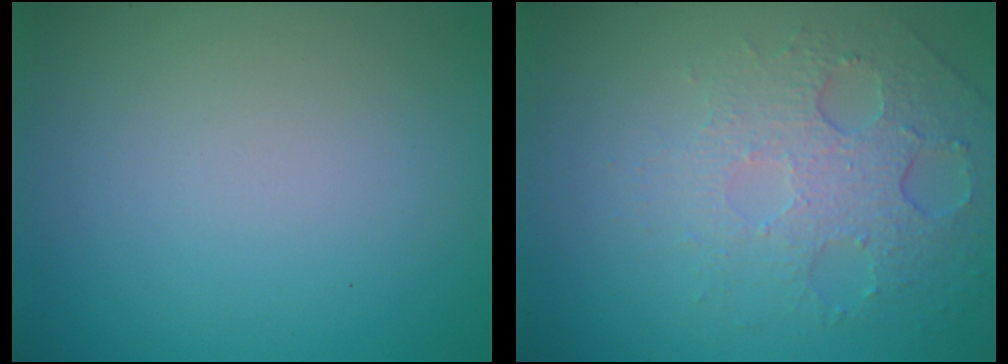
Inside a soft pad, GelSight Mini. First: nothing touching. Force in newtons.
{"total": 5.2, "press": 3.3, "slide": 3.9}